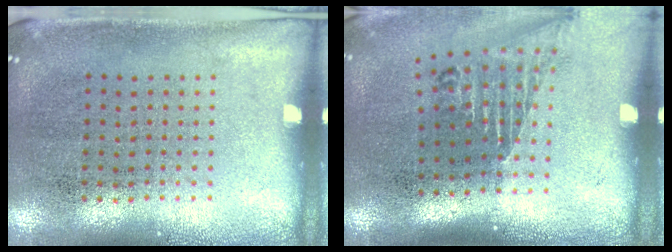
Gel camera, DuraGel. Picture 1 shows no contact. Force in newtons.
{"total": 1.6, "press": 1.3, "slide": 0.9}